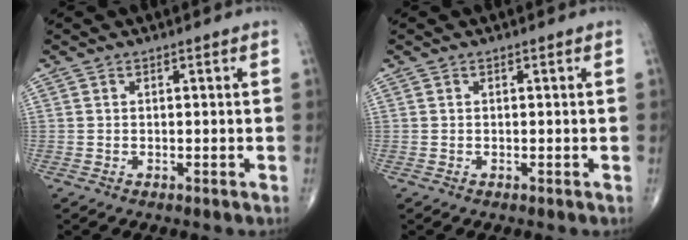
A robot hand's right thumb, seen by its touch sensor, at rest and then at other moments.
{"total": 0.0}